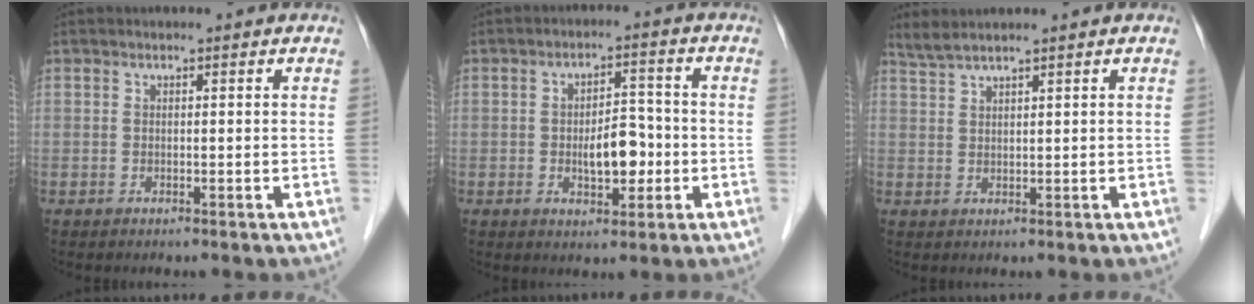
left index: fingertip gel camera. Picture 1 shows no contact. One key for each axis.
{"total": 5.8, "fx": -1.2, "fy": 2.7, "fz": 5.0, "tx": -0.083, "ty": 0.007, "tz": -0.016}
{"total": 3.2, "fx": 2.8, "fy": -0.4, "fz": 1.3, "tx": -0.030, "ty": 0.020, "tz": 0.060}